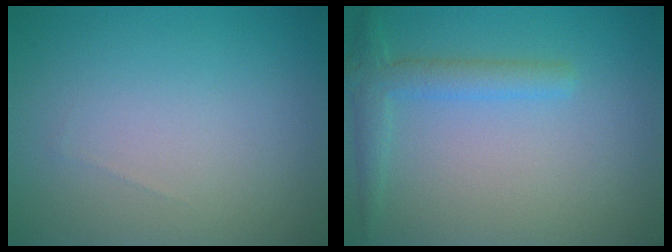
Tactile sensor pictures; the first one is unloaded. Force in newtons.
{"total": 2.6, "press": 2.6, "slide": 0.2}